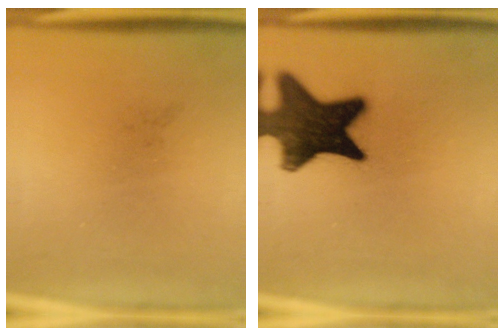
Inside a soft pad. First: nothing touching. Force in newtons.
{"total": 16.3}